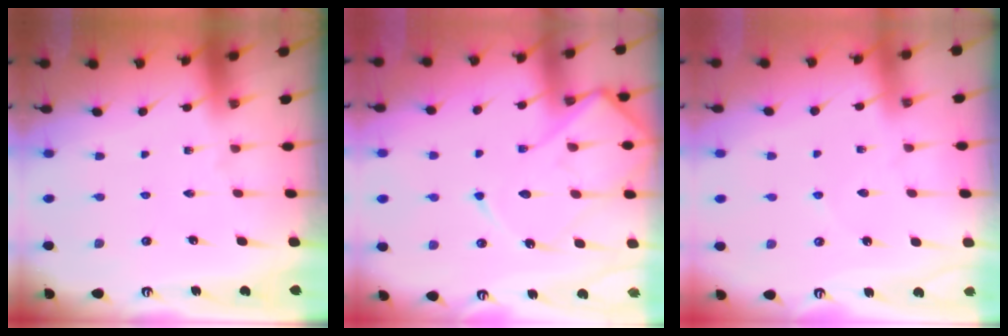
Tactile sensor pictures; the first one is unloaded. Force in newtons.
{"total": 15.0, "press": 14.9, "slide": 1.4}
{"total": 2.5, "press": 2.5, "slide": 0.3}